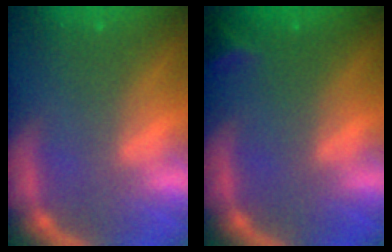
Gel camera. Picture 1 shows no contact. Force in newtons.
{"total": 1.9}